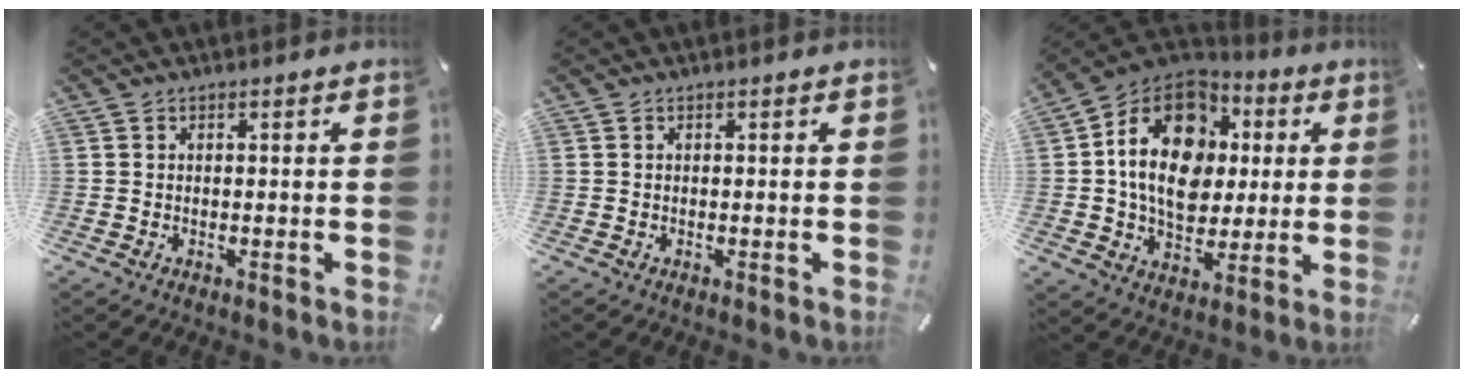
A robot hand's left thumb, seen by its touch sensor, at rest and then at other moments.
{"total": 0.0}
{"total": 18.3, "force": [2.0, 14.2, 11.4], "torque": [-0.199, 0.003, 0.038]}